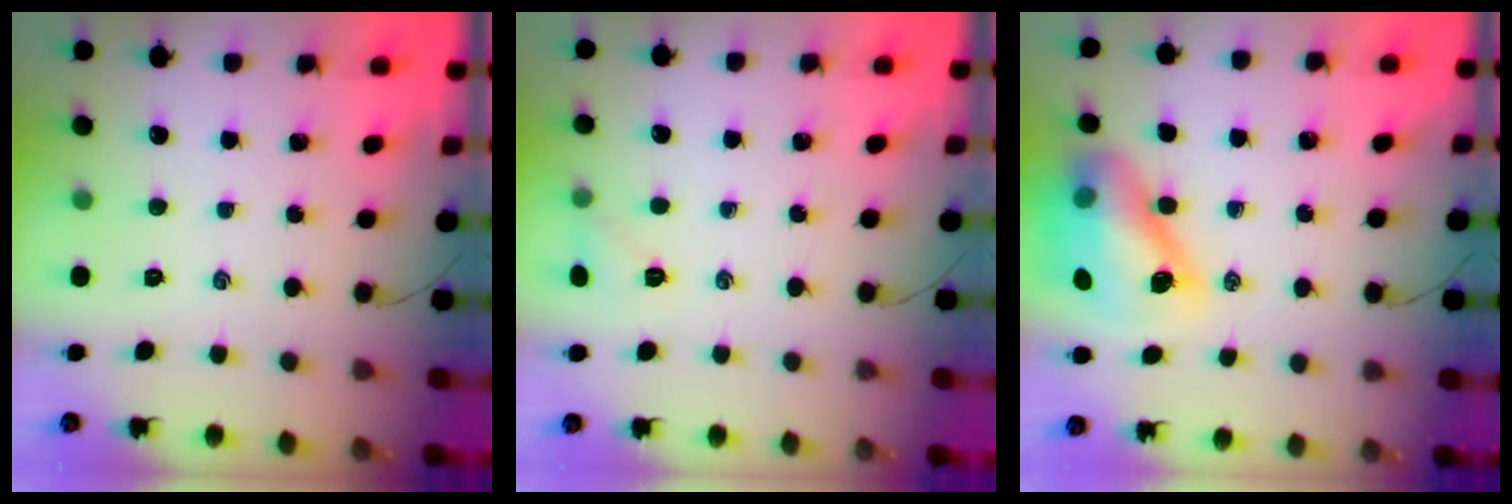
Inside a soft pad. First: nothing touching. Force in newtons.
{"total": 5.6, "press": 5.4, "slide": 1.4}
{"total": 15.5, "press": 14.9, "slide": 4.1}